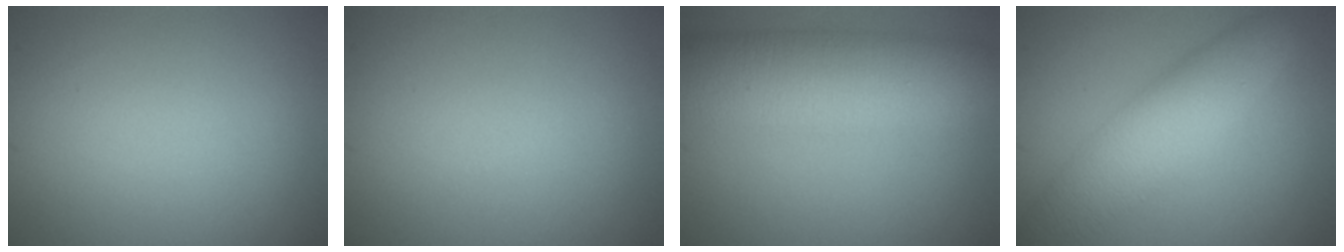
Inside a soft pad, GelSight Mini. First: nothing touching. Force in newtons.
{"total": 0.0}
{"total": 8.8, "press": 8.8, "slide": 0.2}
{"total": 5.9, "press": 5.9, "slide": 0.0}